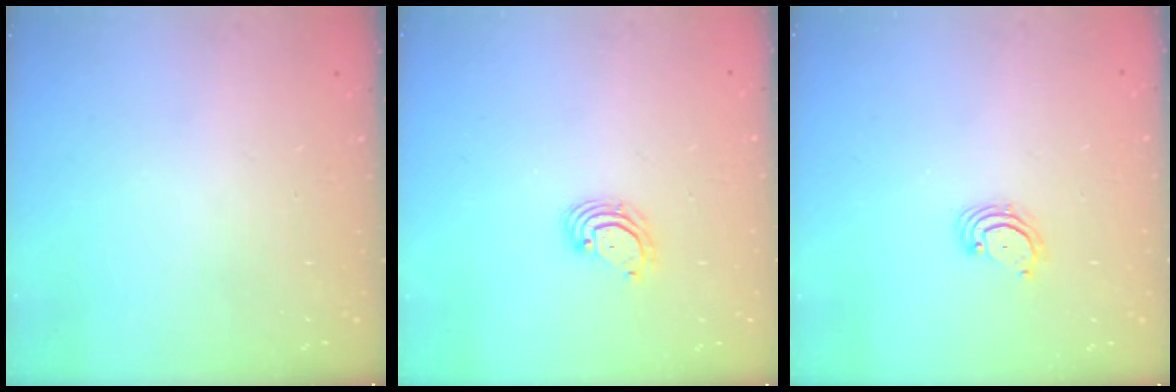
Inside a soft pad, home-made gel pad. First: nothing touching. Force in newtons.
{"total": 3.4, "press": 3.4, "slide": 0.0}
{"total": 2.7, "press": 2.7, "slide": 0.3}